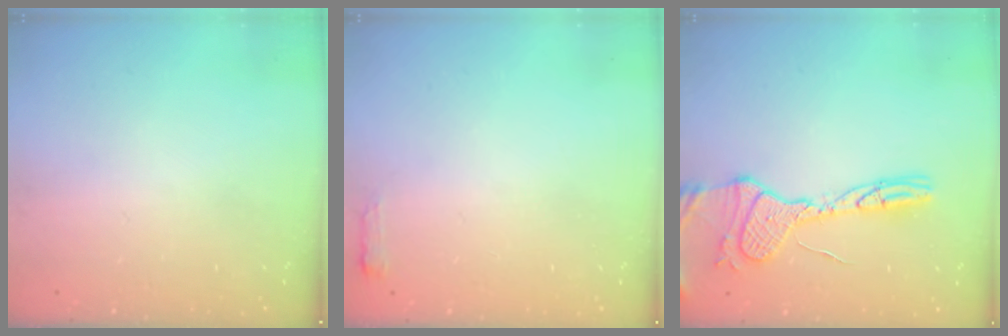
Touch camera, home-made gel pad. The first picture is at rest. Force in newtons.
{"total": 2.7, "press": 2.6, "slide": 0.5}
{"total": 17.0, "press": 17.0, "slide": 1.6}